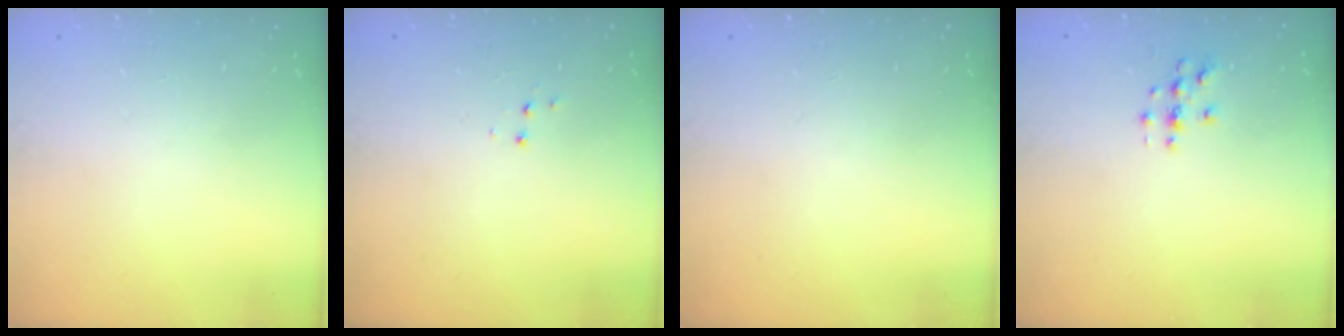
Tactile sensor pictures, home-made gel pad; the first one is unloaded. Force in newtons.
{"total": 3.5, "press": 3.4, "slide": 0.5}
{"total": 0.0}
{"total": 2.9, "press": 2.9, "slide": 0.3}